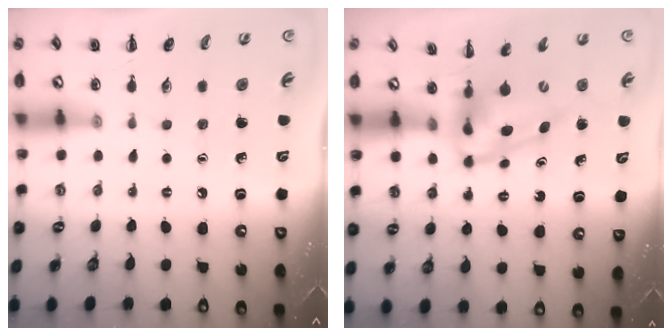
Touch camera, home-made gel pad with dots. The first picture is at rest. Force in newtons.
{"total": 5.5, "press": 5.4, "slide": 1.3}